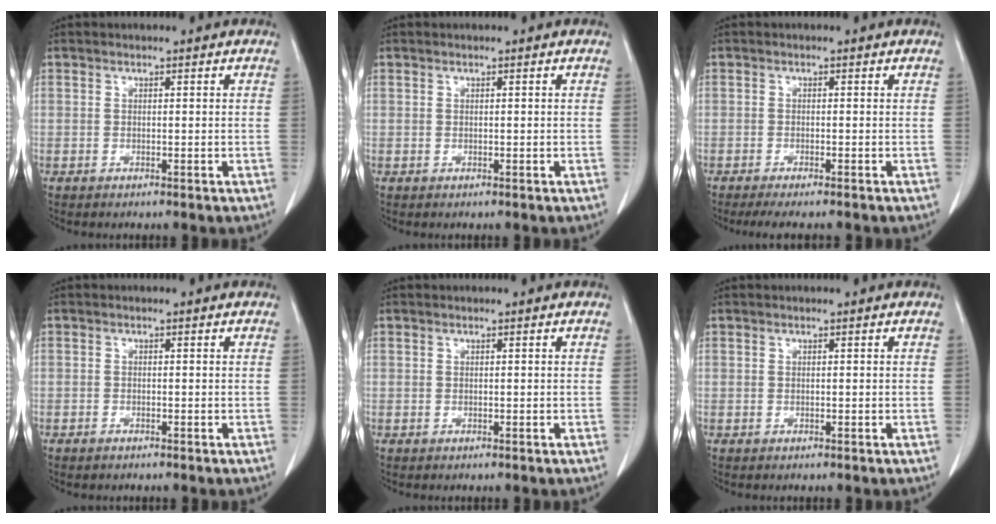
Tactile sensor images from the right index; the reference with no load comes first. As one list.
[{"total": 0.0}, {"total": 6.0, "force": [-4.9, 1.2, 3.4], "torque": [-0.052, -0.009, -0.074]}, {"total": 1.2, "force": [-0.8, 0.8, 0.6], "torque": [-0.014, 0.001, -0.010]}, {"total": 0.0}, {"total": 0.0}]